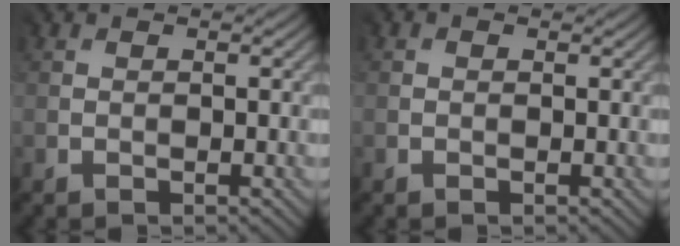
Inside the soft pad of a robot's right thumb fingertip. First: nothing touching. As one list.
[{"total": 0.5, "force": [0.0, 0.4, 0.4], "torque": [-0.009, 0.000, -0.002]}]